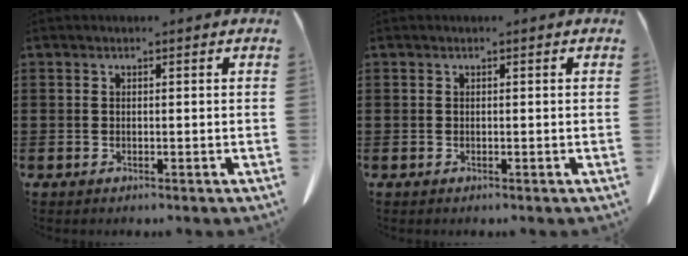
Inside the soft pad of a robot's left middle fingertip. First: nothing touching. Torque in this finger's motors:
{"motor_torque": [0.00, 0.00, 0.00, 0.00]}